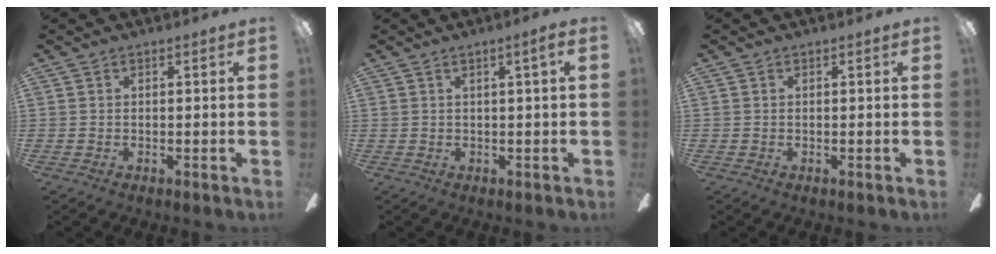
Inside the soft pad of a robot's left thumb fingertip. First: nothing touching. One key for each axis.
{"total": 2.6, "fx": 1.0, "fy": 0.2, "fz": 2.4, "tx": -0.040, "ty": -0.002, "tz": 0.013}
{"total": 0.0}